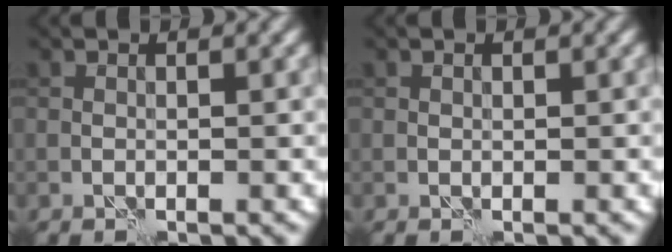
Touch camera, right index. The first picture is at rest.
{"total": 0.0}